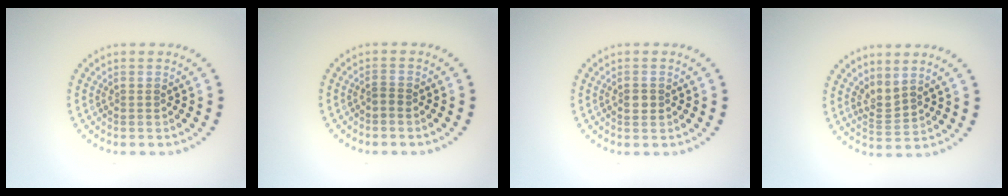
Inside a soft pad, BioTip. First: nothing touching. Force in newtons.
{"total": 0.6, "press": 0.3, "slide": 0.5}
{"total": 1.5, "press": 1.5, "slide": 0.3}
{"total": 2.0, "press": 1.3, "slide": 1.5}